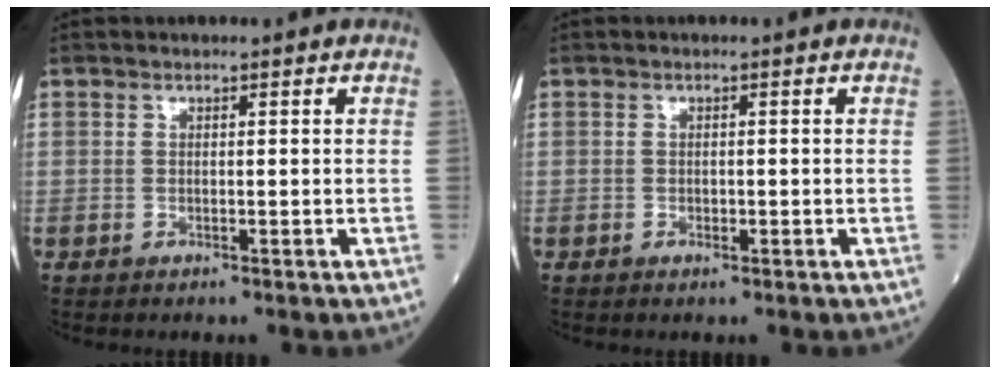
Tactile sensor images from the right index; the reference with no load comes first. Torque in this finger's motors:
{"motor_torque": [0.05, -0.03, -0.04, -0.01]}